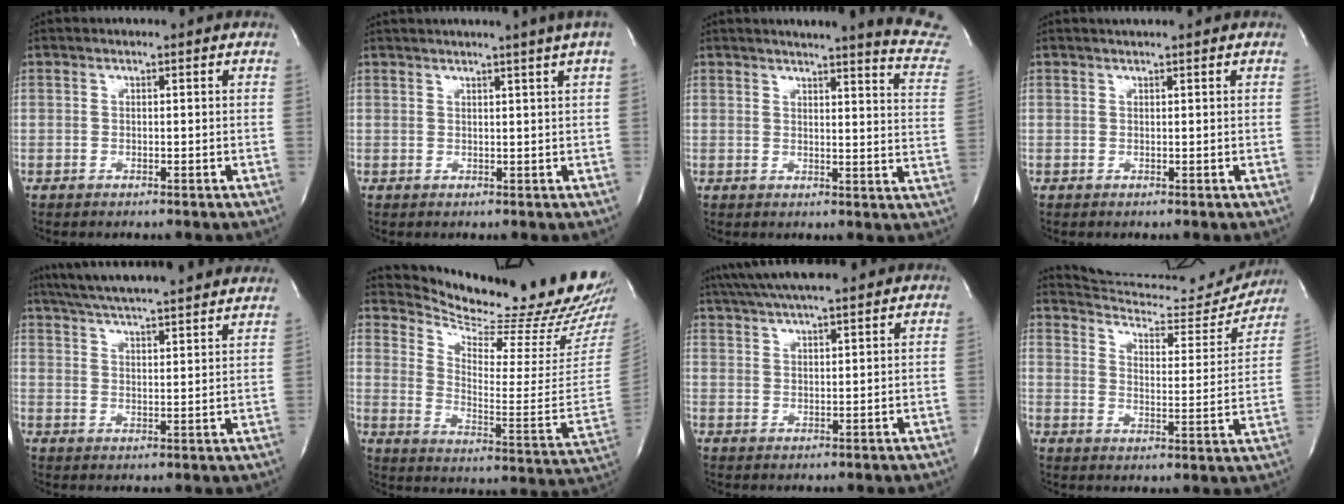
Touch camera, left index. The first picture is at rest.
{"total": 4.7, "force": [3.6, -1.6, 2.5], "torque": [-0.031, 0.002, 0.043]}
{"total": 14.7, "force": [14.0, -0.2, 4.6], "torque": [-0.049, -0.099, 0.134]}
{"total": 2.1, "force": [2.0, 0.1, 0.7], "torque": [-0.009, 0.014, 0.027]}
{"total": 24.8, "force": [22.4, 2.3, 10.4], "torque": [-0.178, 0.003, 0.298]}
{"total": 25.3, "force": [23.3, 1.4, 9.9], "torque": [-0.158, -0.128, 0.303]}
{"total": 14.6, "force": [12.8, 1.9, 6.9], "torque": [-0.124, 0.034, 0.196]}
{"total": 18.4, "force": [18.1, 2.4, 2.6], "torque": [-0.031, -0.057, 0.236]}